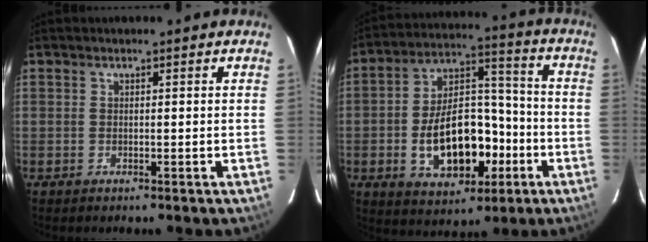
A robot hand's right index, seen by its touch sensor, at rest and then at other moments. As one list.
[{"total": 16.9, "force": [-5.2, 9.7, 12.9], "torque": [-0.237, 0.031, -0.063]}]